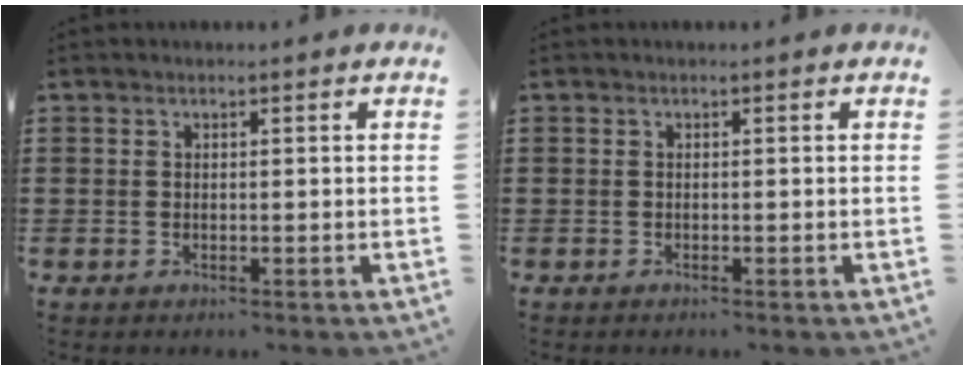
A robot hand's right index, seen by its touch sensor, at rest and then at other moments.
{"total": 0.0}